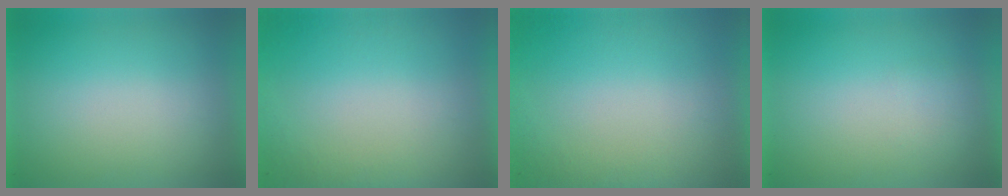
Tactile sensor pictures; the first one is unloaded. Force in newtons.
{"total": 2.8}
{"total": 4.9}
{"total": 1.1}